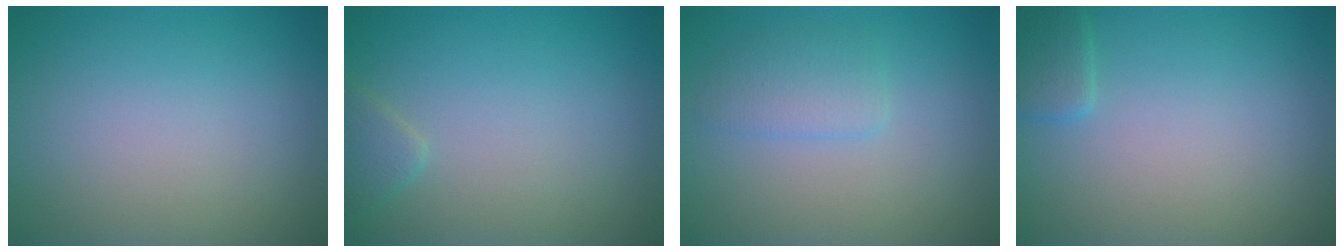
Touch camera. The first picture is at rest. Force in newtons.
{"total": 1.3, "press": 1.3, "slide": 0.1}
{"total": 1.9, "press": 1.9, "slide": 0.1}
{"total": 1.5, "press": 1.5, "slide": 0.1}